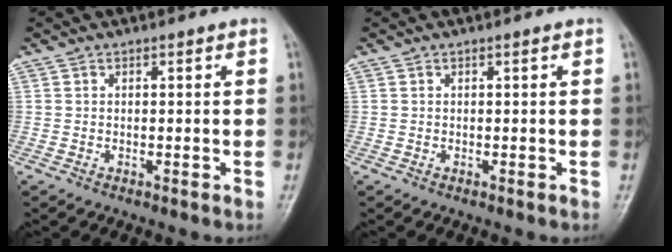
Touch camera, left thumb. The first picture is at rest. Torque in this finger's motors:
{"motor_torque": [0.00, 0.00, -0.02, -0.03, 0.00]}